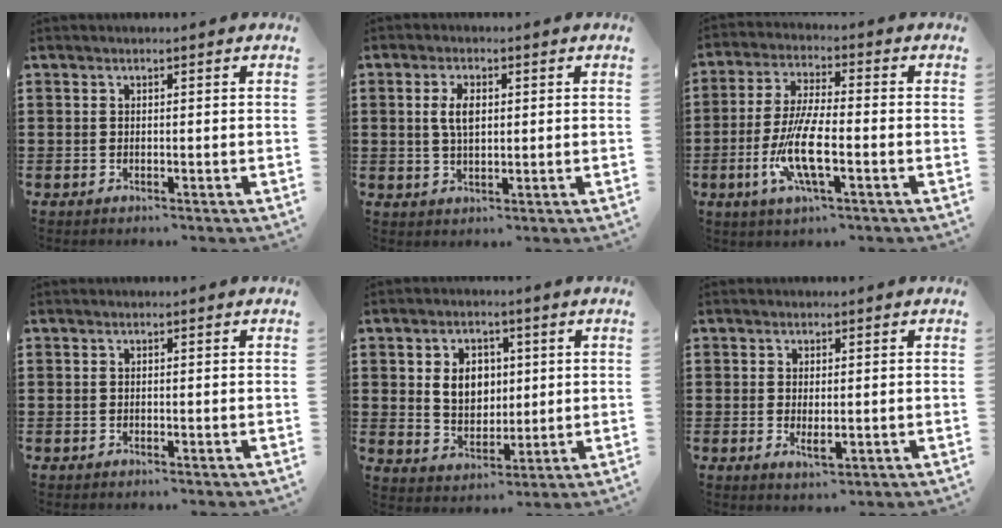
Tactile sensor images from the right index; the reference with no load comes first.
{"total": 4.0, "force": [0.7, 1.8, 3.5], "torque": [-0.072, 0.009, 0.011]}
{"total": 9.0, "force": [-3.0, 2.3, 8.2], "torque": [-0.182, -0.015, -0.061]}
{"total": 0.0}
{"total": 6.2, "force": [1.2, 4.9, 3.7], "torque": [-0.072, 0.009, 0.015]}
{"total": 2.6, "force": [-0.2, 1.1, 2.3], "torque": [-0.042, 0.002, -0.004]}